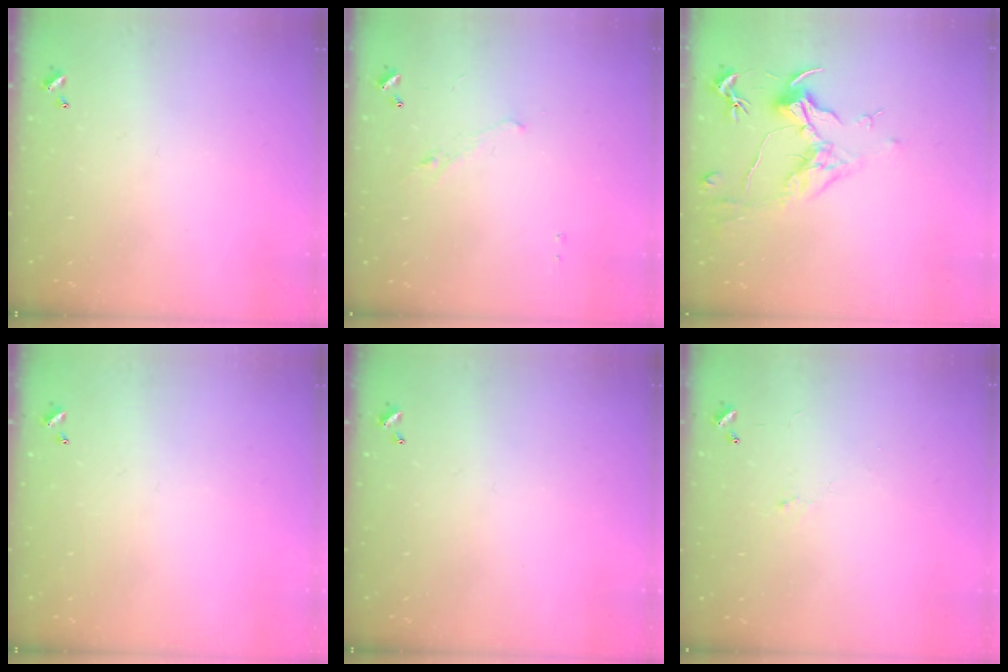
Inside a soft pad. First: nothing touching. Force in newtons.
{"total": 1.3, "press": 1.2, "slide": 0.6}
{"total": 1.5, "press": 1.3, "slide": 0.8}
{"total": 0.0}
{"total": 0.0}
{"total": 0.7, "press": 0.4, "slide": 0.6}